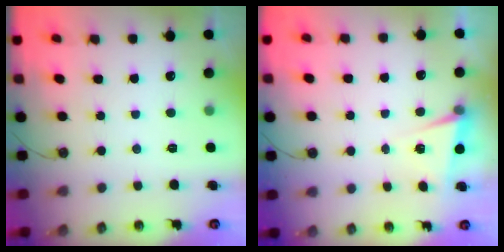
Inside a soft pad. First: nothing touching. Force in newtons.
{"total": 2.5, "press": 1.8, "slide": 1.8}